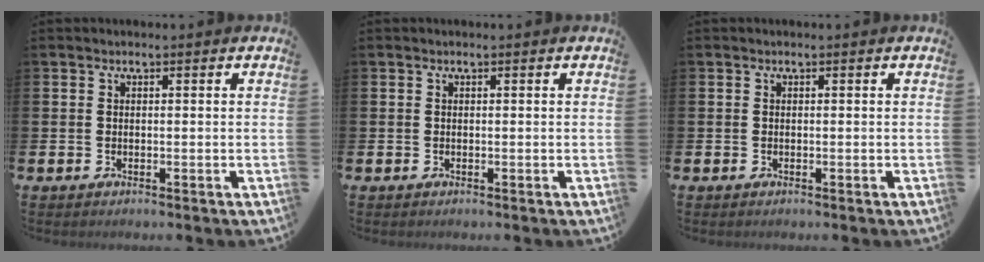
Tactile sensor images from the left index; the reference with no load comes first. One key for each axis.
{"total": 0.0}
{"total": 0.0}